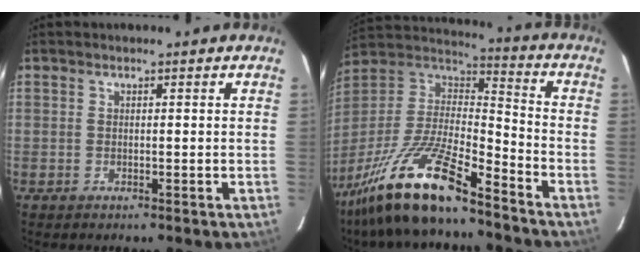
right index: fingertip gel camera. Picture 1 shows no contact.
{"total": 18.2, "force": [-13.4, 3.1, 11.8], "torque": [-0.251, -0.010, -0.252]}